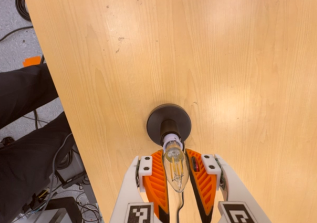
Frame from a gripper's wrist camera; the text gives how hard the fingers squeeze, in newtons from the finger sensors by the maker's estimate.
{"total": 13.4, "left": 12.7, "right": 14.1}